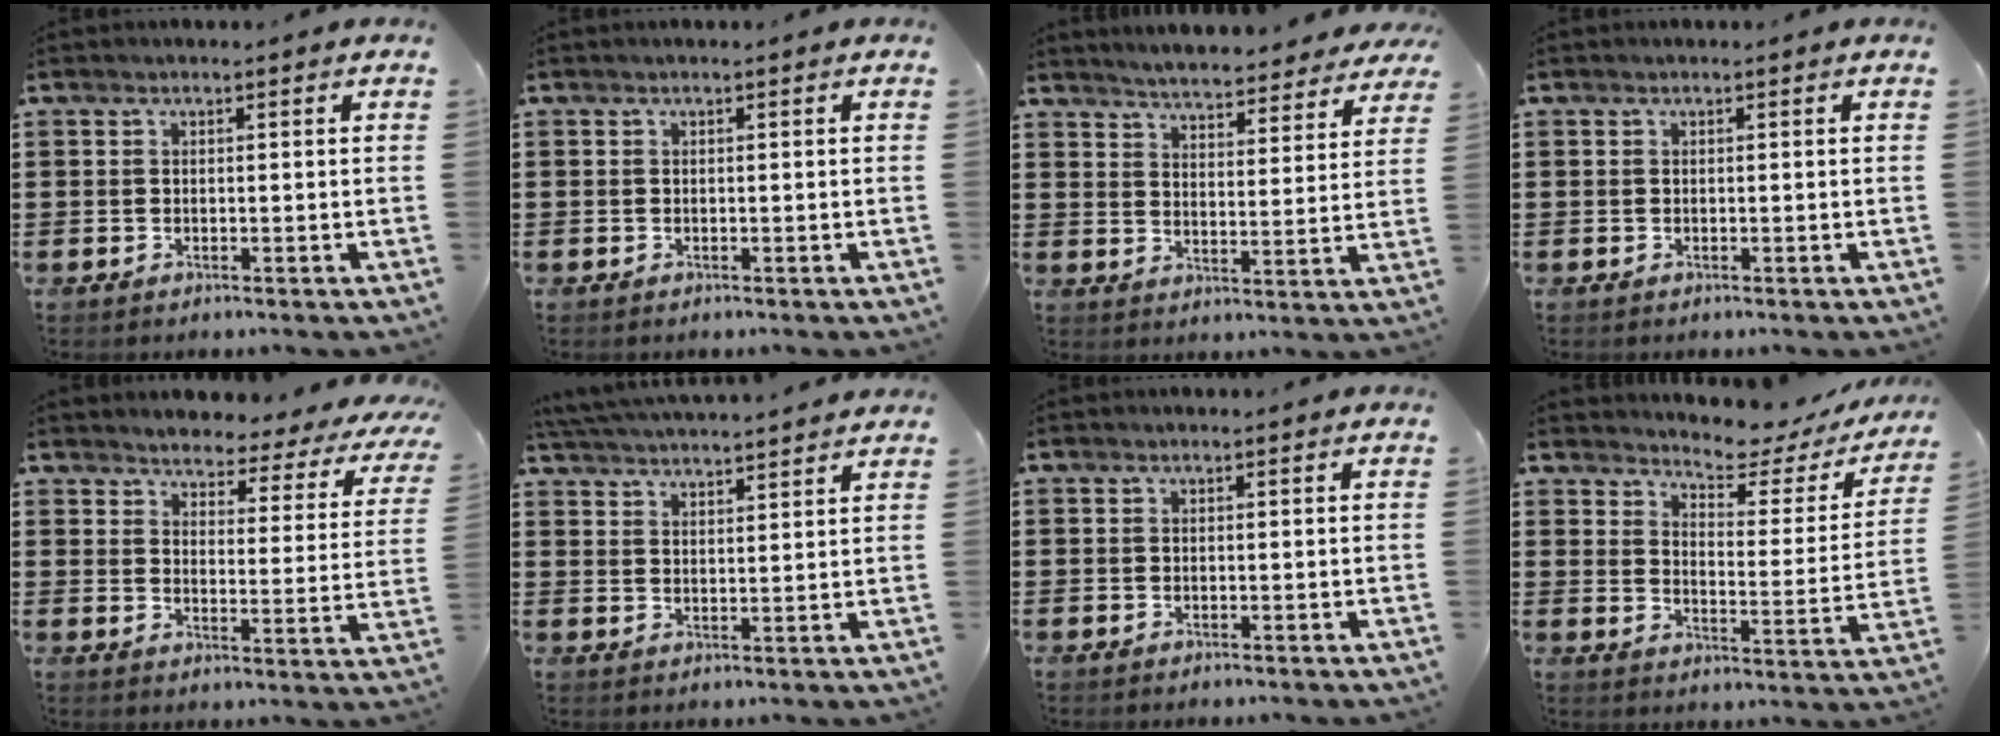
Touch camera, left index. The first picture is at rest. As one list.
[{"total": 0.0}, {"total": 4.4, "force": [4.3, -0.3, 0.4], "torque": [-0.032, -0.030, 0.073]}, {"total": 0.0}, {"total": 3.2, "force": [3.1, 0.4, 0.2], "torque": [-0.020, -0.032, 0.044]}, {"total": 4.0, "force": [4.0, -0.5, 0.1], "torque": [-0.019, -0.020, 0.070]}, {"total": 0.0}, {"total": 5.1, "force": [4.9, 0.7, 1.5], "torque": [-0.041, -0.041, 0.077]}]